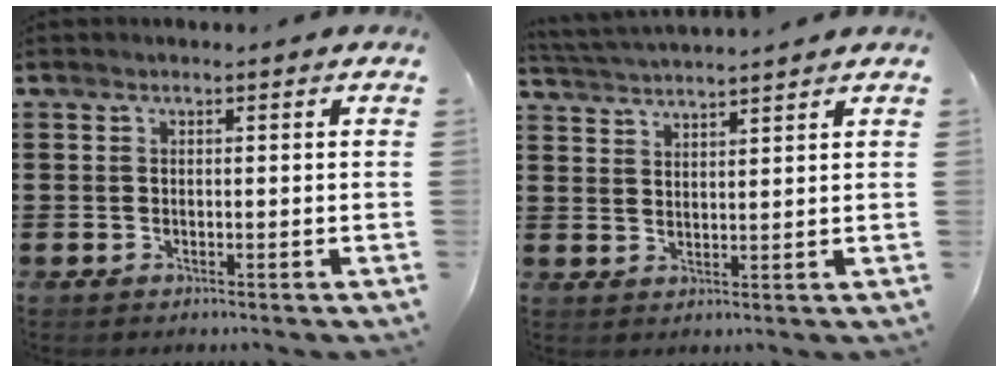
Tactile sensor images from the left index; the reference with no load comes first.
{"total": 2.9, "force": [2.8, -0.5, 0.0], "torque": [-0.011, -0.012, 0.052]}